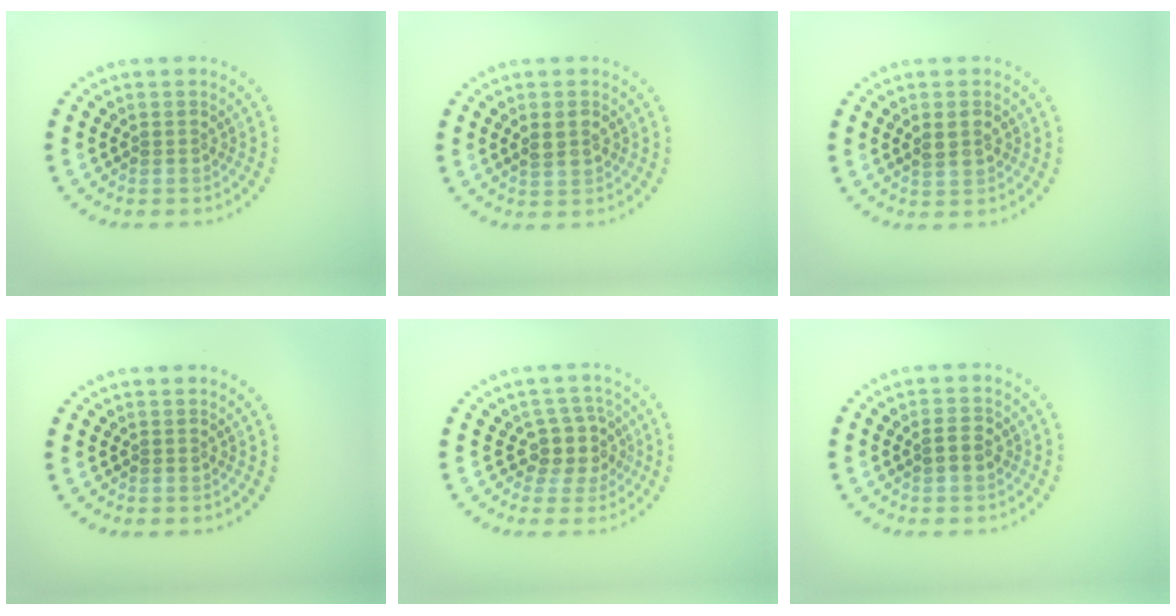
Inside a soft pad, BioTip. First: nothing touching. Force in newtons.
{"total": 1.7, "press": 1.7, "slide": 0.1}
{"total": 1.7, "press": 1.7, "slide": 0.1}
{"total": 0.0}
{"total": 2.9, "press": 2.3, "slide": 1.7}
{"total": 1.3, "press": 1.3, "slide": 0.1}